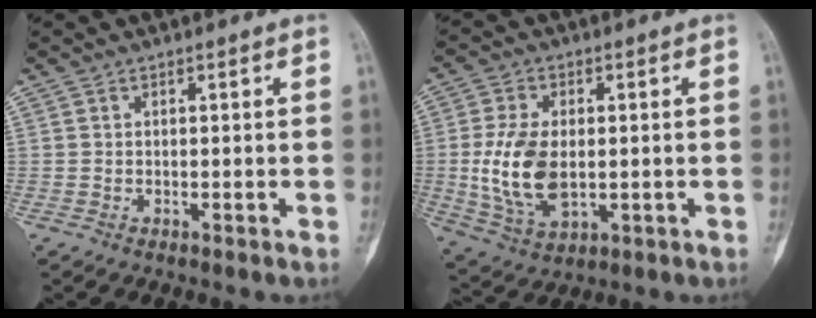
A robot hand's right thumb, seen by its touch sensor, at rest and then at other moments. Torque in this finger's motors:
{"motor_torque": [1.57, 1.52, 1.02, -1.00, 0.42]}